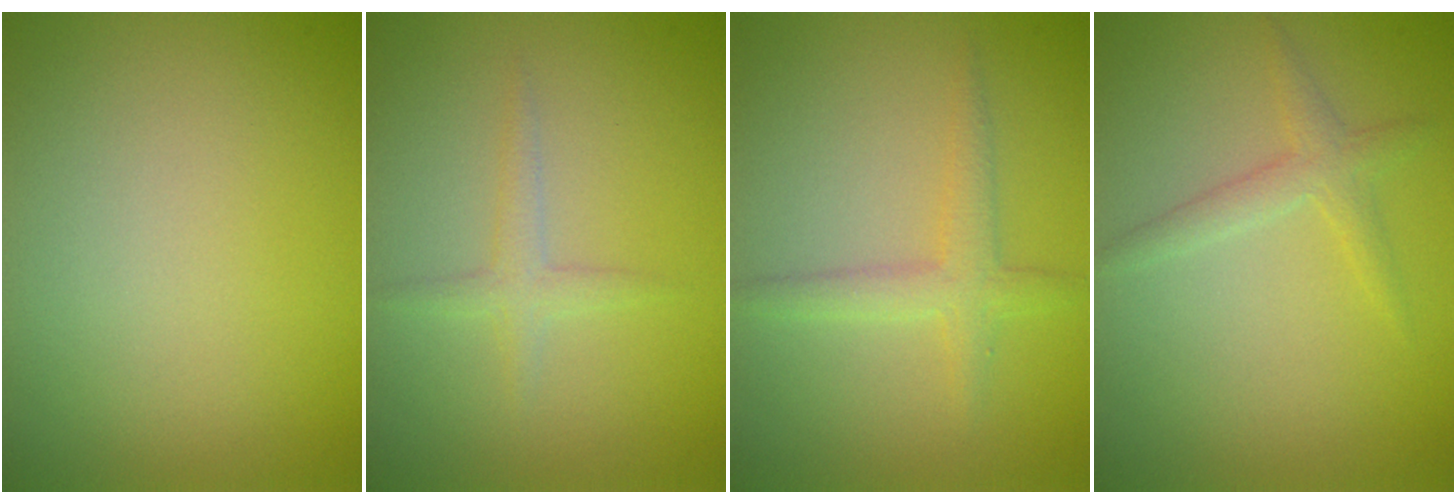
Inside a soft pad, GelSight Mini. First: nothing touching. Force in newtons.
{"total": 1.3, "press": 1.3, "slide": 0.1}
{"total": 2.2, "press": 2.2, "slide": 0.0}
{"total": 1.7, "press": 1.7, "slide": 0.1}